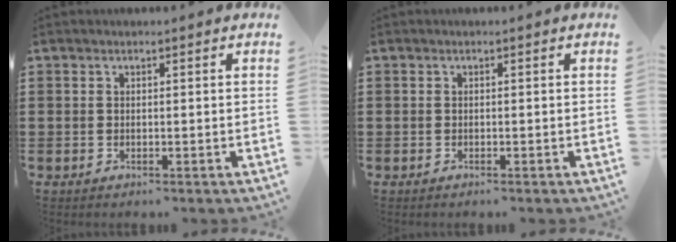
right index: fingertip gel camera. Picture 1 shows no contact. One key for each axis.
{"total": 0.0}